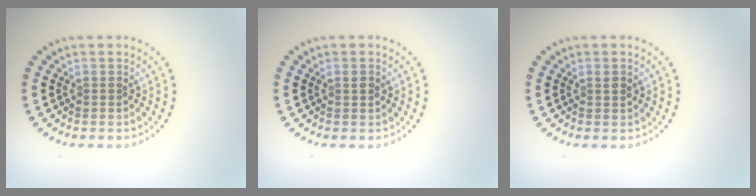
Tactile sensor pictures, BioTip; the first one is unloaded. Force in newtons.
{"total": 0.7, "press": 0.7, "slide": 0.2}
{"total": 0.8, "press": 0.7, "slide": 0.3}